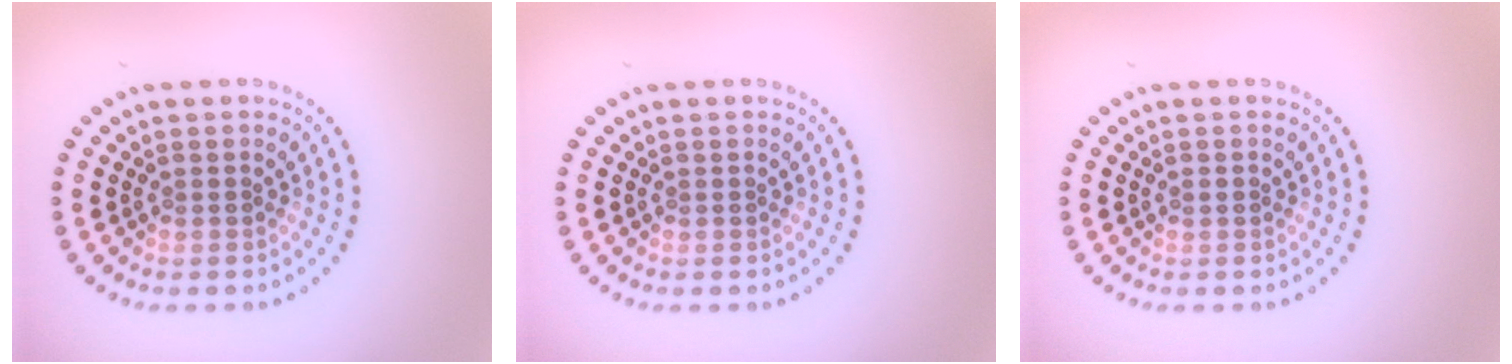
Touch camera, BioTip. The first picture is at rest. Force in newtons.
{"total": 0.0}
{"total": 0.5, "press": 0.5, "slide": 0.1}